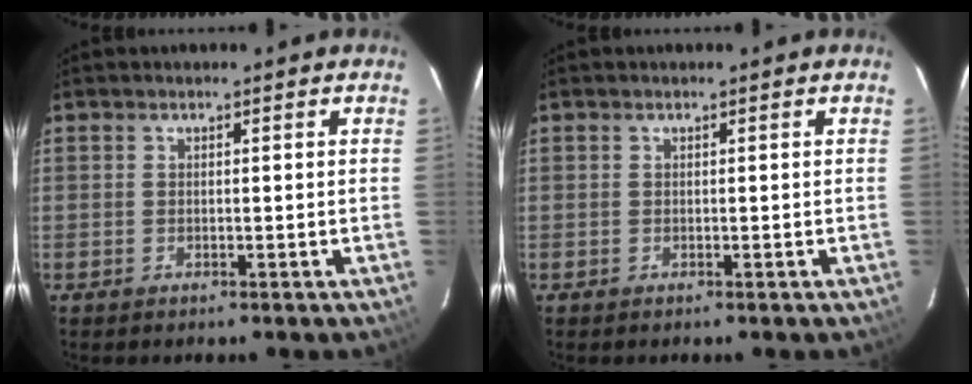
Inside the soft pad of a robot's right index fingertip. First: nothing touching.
{"total": 0.0}